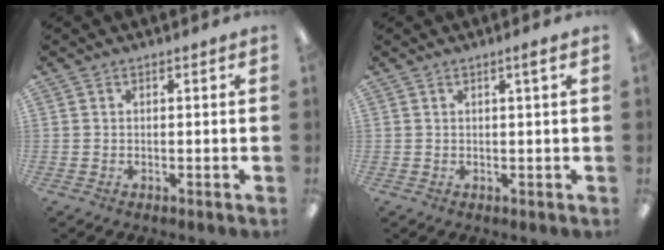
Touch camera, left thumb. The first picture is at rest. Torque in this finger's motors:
{"motor_torque": [-0.20, -0.03, -0.48, 0.20, 0.09]}